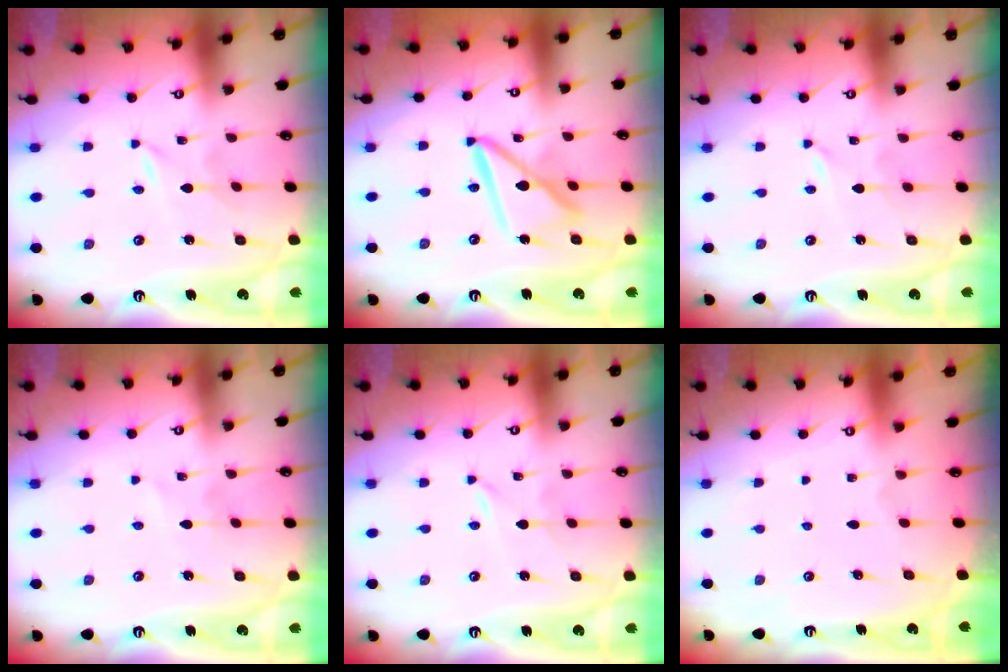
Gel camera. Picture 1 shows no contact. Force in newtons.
{"total": 14.2, "press": 14.2, "slide": 1.4}
{"total": 0.0}
{"total": 2.2, "press": 2.2, "slide": 0.2}
{"total": 0.0}
{"total": 0.0}